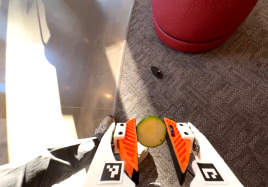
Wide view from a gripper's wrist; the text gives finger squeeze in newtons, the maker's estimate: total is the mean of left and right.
{"total": 9.4, "left": 9.3, "right": 9.4}